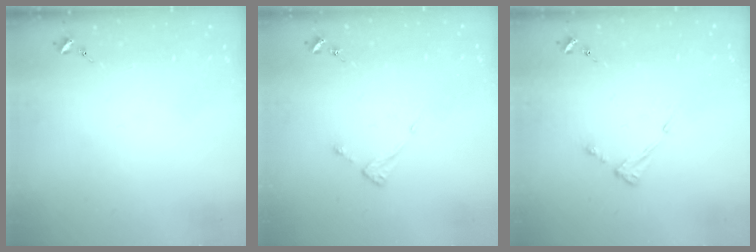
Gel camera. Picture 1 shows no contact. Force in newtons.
{"total": 3.6, "press": 3.6, "slide": 0.4}
{"total": 5.2, "press": 5.1, "slide": 0.6}